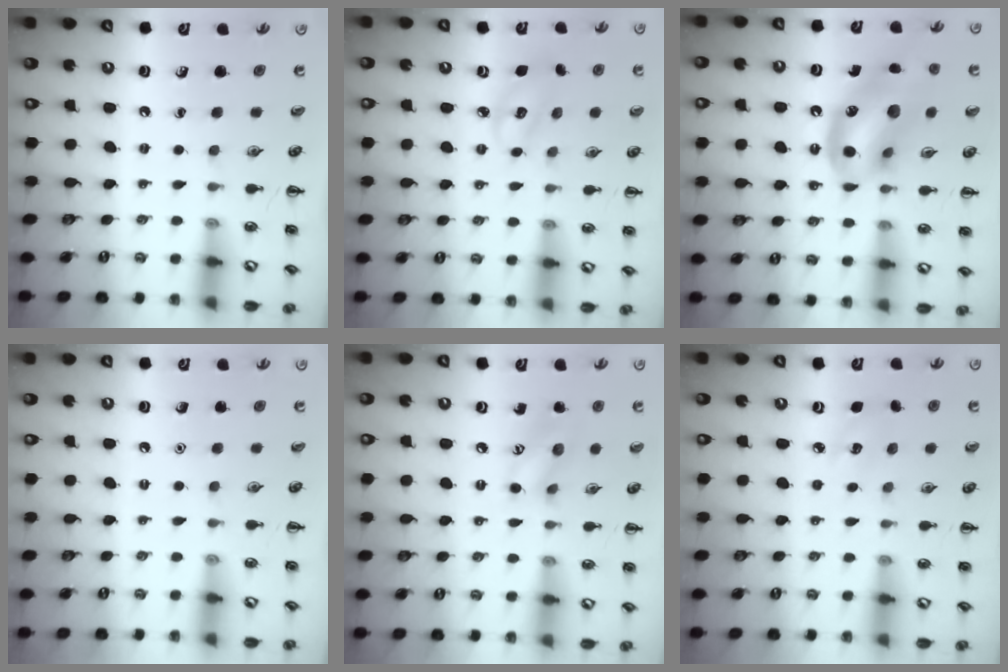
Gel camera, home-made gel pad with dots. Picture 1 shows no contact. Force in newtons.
{"total": 4.5, "press": 4.5, "slide": 0.7}
{"total": 15.0, "press": 14.7, "slide": 2.8}
{"total": 1.5, "press": 1.5, "slide": 0.1}
{"total": 8.1, "press": 8.1, "slide": 0.7}
{"total": 4.0, "press": 3.8, "slide": 1.2}